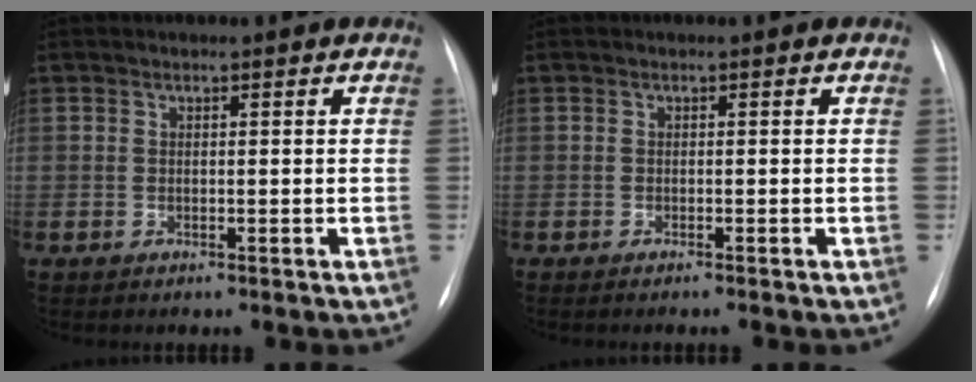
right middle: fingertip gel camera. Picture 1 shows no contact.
{"total": 1.2, "force": [-1.0, -0.1, 0.7], "torque": [-0.010, -0.001, -0.012]}